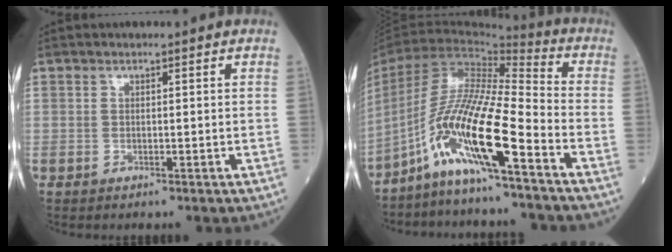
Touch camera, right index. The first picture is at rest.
{"total": 16.7, "force": [-9.2, 1.2, 13.9], "torque": [-0.282, -0.012, -0.174]}